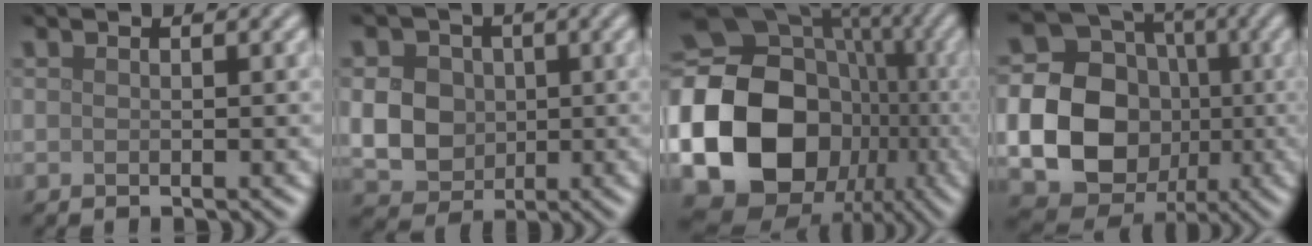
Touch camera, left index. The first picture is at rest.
{"total": 6.9, "force": [0.4, 6.0, 3.4], "torque": [-0.067, 0.013, -0.005]}
{"total": 23.1, "force": [-4.7, 19.9, 10.9], "torque": [-0.228, -0.036, -0.112]}
{"total": 16.7, "force": [-1.3, 15.6, 6.1], "torque": [-0.159, -0.006, -0.044]}